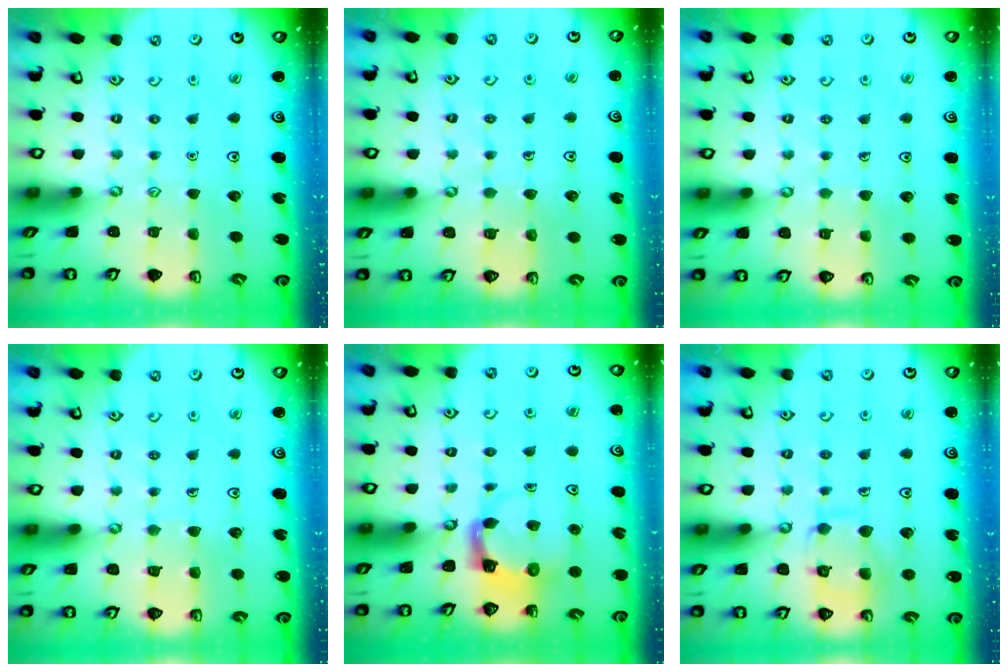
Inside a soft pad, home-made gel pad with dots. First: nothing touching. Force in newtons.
{"total": 4.7, "press": 4.6, "slide": 0.4}
{"total": 2.9, "press": 2.9, "slide": 0.2}
{"total": 5.9, "press": 5.9, "slide": 0.5}
{"total": 3.9, "press": 3.9, "slide": 0.7}
{"total": 11.0, "press": 11.0, "slide": 0.9}